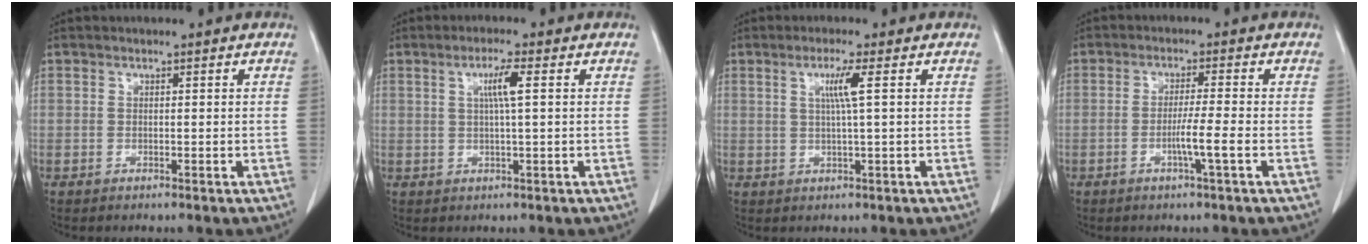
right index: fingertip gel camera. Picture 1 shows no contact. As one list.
[{"total": 3.7, "force": [0.9, -0.3, 3.6], "torque": [-0.067, 0.001, 0.016]}, {"total": 3.6, "force": [1.0, -0.8, 3.4], "torque": [-0.068, -0.001, 0.019]}, {"total": 4.0, "force": [-1.4, -0.8, 3.7], "torque": [-0.065, -0.005, -0.025]}]